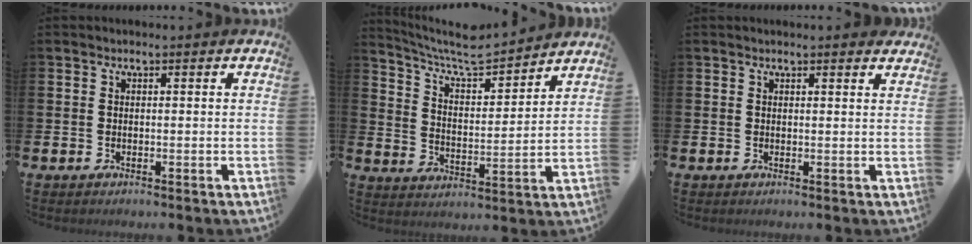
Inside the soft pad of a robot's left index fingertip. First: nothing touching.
{"total": 7.9, "force": [7.3, 1.3, 2.6], "torque": [-0.075, -0.048, 0.126]}
{"total": 0.9, "force": [0.9, 0.0, 0.2], "torque": [0.004, -0.003, 0.016]}